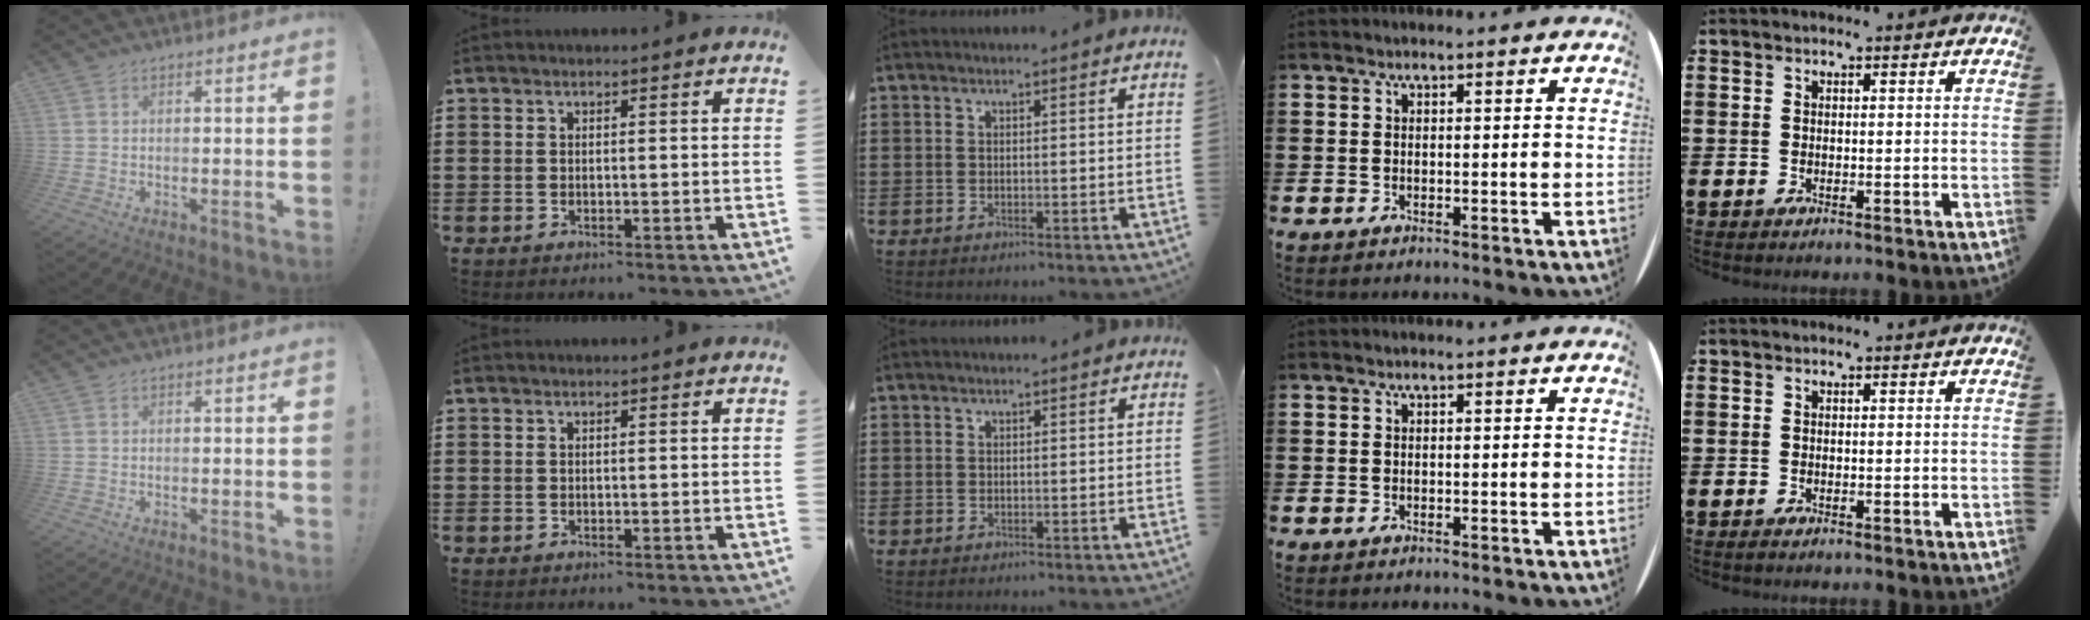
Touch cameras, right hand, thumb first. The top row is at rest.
{}